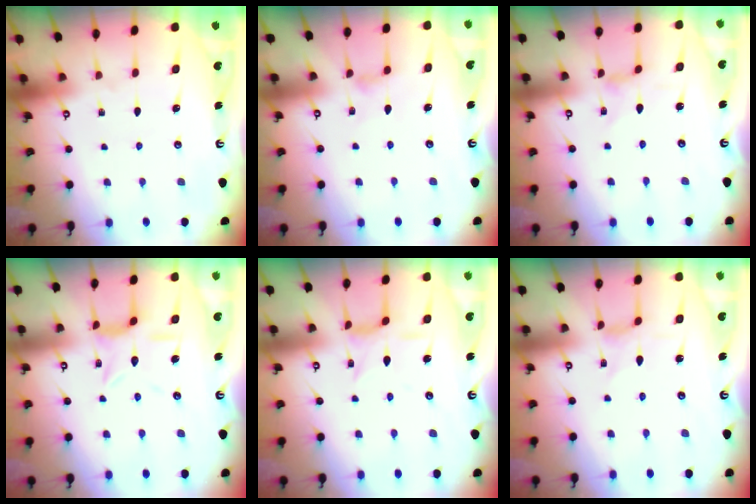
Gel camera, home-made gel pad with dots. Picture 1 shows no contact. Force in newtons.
{"total": 4.6, "press": 4.5, "slide": 0.6}
{"total": 1.1, "press": 1.0, "slide": 0.4}
{"total": 6.3, "press": 6.3, "slide": 0.6}
{"total": 4.3, "press": 4.2, "slide": 0.9}
{"total": 0.6, "press": 0.6, "slide": 0.2}